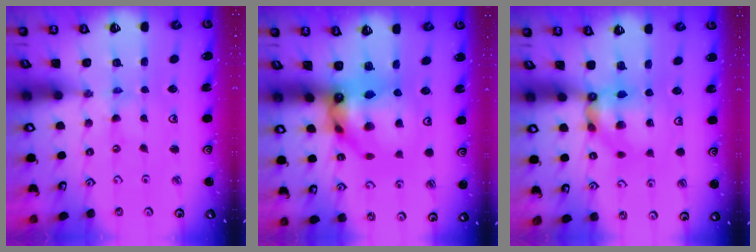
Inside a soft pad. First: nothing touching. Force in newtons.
{"total": 14.1, "press": 14.0, "slide": 1.6}
{"total": 7.8, "press": 7.8, "slide": 0.5}